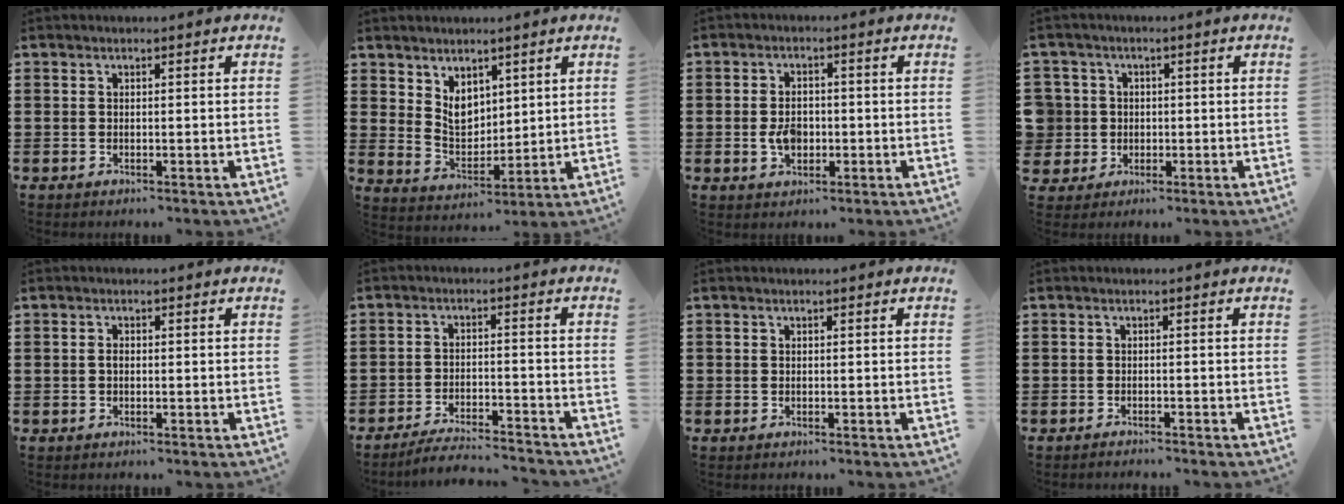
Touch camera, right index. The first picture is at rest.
{"total": 5.5, "force": [3.3, 3.6, 2.5], "torque": [-0.056, -0.005, 0.060]}
{"total": 3.8, "force": [-0.6, 2.6, 2.8], "torque": [-0.064, 0.001, -0.012]}
{"total": 4.9, "force": [0.0, 4.8, 0.6], "torque": [-0.049, 0.009, -0.005]}
{"total": 1.0, "force": [-0.1, 0.6, 0.8], "torque": [-0.018, 0.000, -0.003]}
{"total": 4.5, "force": [-4.4, -0.1, 1.2], "torque": [-0.028, -0.004, -0.089]}
{"total": 0.0}
{"total": 1.2, "force": [-1.2, -0.1, 0.0], "torque": [-0.002, 0.001, -0.025]}